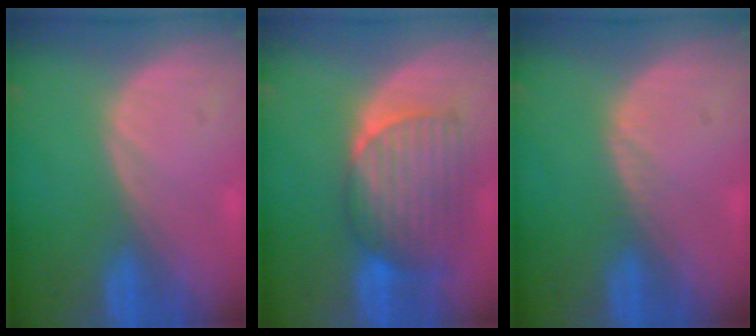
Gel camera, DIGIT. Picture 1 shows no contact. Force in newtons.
{"total": 9.0, "press": 8.4, "slide": 3.3}
{"total": 0.5, "press": 0.5, "slide": 0.1}